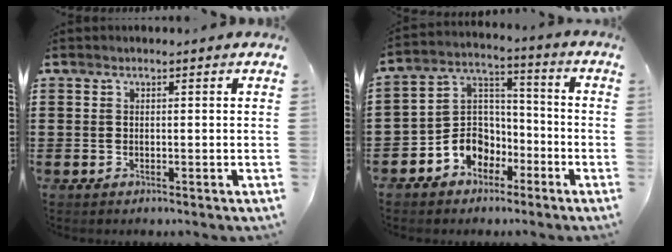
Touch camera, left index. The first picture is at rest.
{"total": 7.0, "force": [-3.8, 5.8, 0.7], "torque": [-0.043, 0.009, -0.078]}